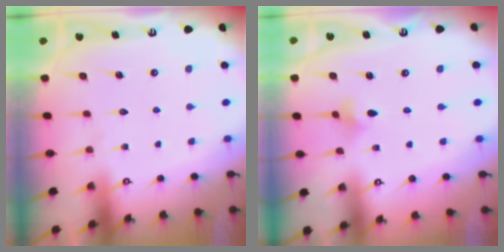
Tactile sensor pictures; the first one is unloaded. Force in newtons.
{"total": 2.1, "press": 2.0, "slide": 0.5}